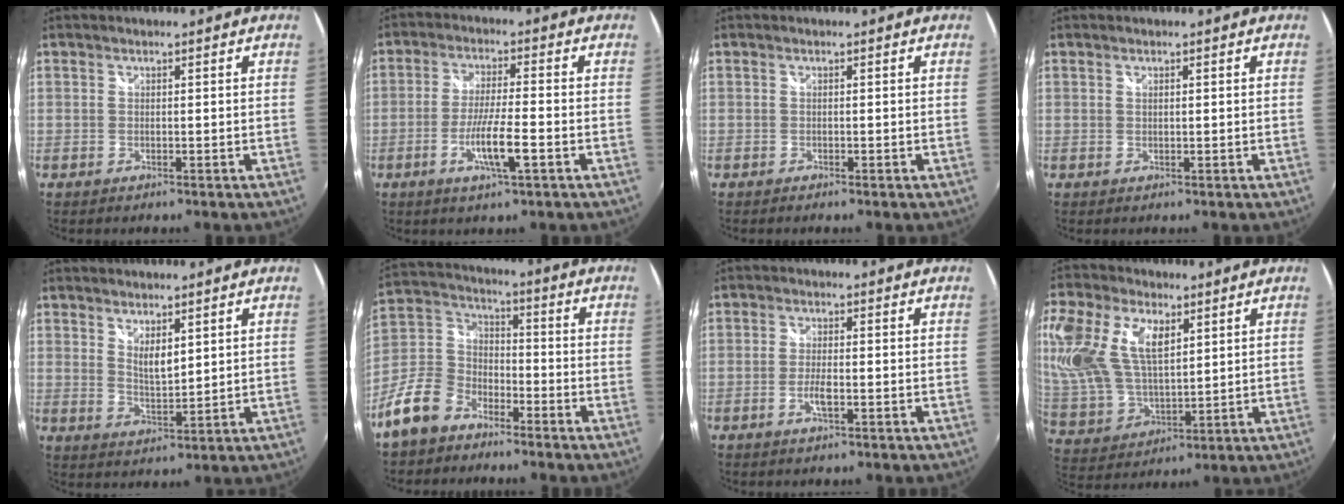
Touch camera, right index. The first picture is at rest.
{"total": 7.8, "force": [-3.0, 0.5, 7.1], "torque": [-0.135, -0.010, -0.056]}
{"total": 0.0}
{"total": 0.5, "force": [0.3, 0.2, 0.4], "torque": [-0.008, 0.001, 0.004]}
{"total": 4.4, "force": [2.3, 1.7, 3.4], "torque": [-0.054, -0.009, 0.040]}
{"total": 12.7, "force": [-8.4, 7.8, 5.5], "torque": [-0.140, 0.031, -0.162]}
{"total": 3.1, "force": [-1.2, 0.8, 2.8], "torque": [-0.059, -0.002, -0.025]}
{"total": 19.8, "force": [7.3, 11.2, 14.6], "torque": [-0.329, 0.027, 0.153]}